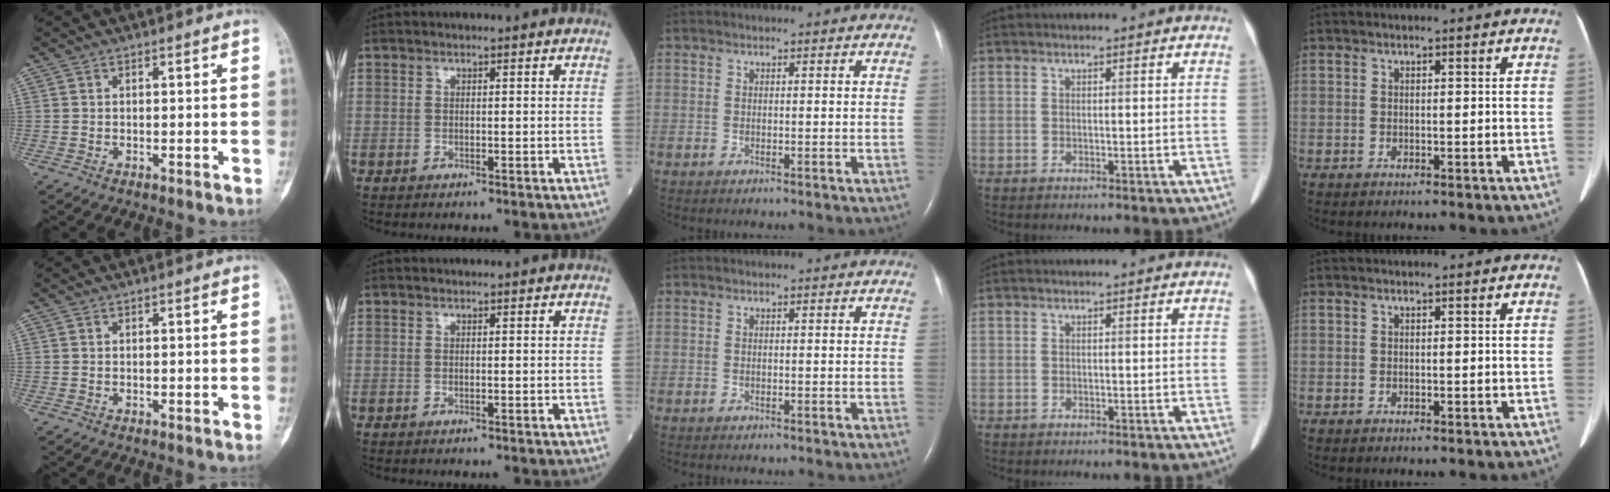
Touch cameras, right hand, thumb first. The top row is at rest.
{}